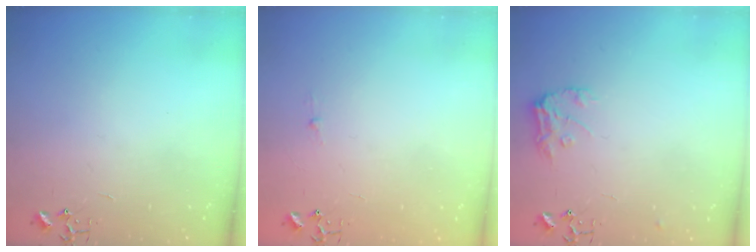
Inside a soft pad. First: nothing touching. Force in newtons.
{"total": 2.6, "press": 2.5, "slide": 0.4}
{"total": 9.8, "press": 9.8, "slide": 0.6}